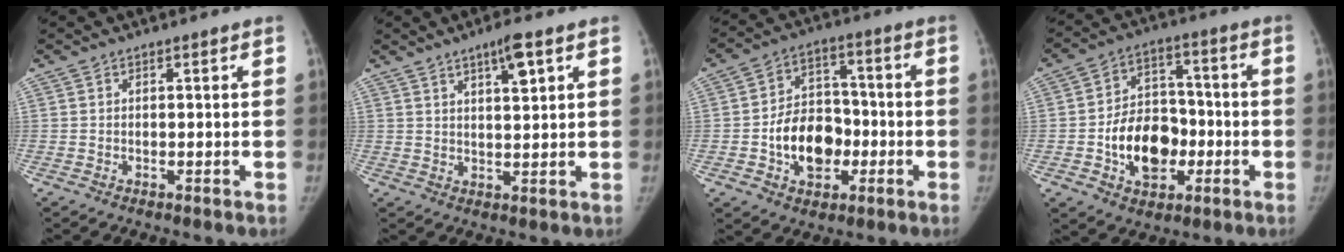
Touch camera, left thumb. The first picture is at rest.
{"total": 5.3, "force": [2.9, 1.2, 4.3], "torque": [-0.065, -0.014, 0.048]}
{"total": 13.0, "force": [-3.1, 9.5, 8.2], "torque": [-0.089, 0.030, -0.051]}
{"total": 14.1, "force": [-3.4, 10.2, 9.1], "torque": [-0.102, 0.030, -0.054]}